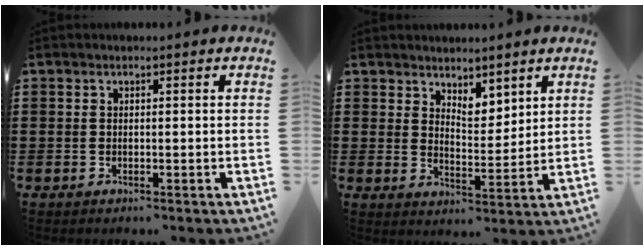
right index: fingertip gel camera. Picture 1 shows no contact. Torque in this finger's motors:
{"motor_torque": [0.04, 0.12, 0.09, 0.02]}